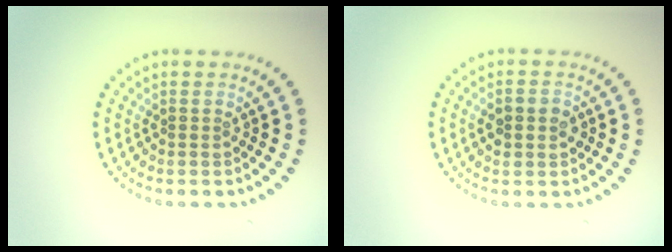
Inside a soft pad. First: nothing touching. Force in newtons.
{"total": 2.9, "press": 2.9, "slide": 0.1}